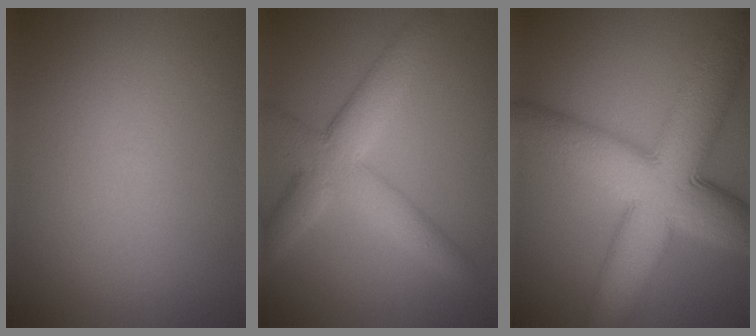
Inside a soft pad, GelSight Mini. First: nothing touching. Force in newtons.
{"total": 6.3, "press": 6.3, "slide": 0.3}
{"total": 13.6, "press": 13.6, "slide": 0.2}